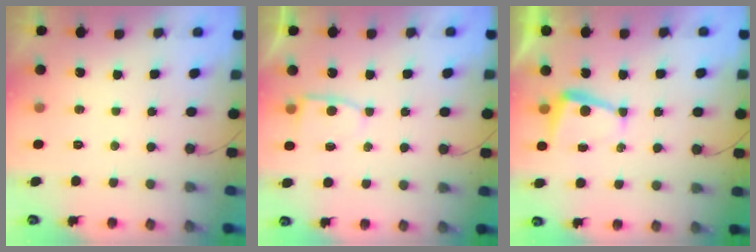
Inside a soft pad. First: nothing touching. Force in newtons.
{"total": 5.0, "press": 5.0, "slide": 0.4}
{"total": 4.5, "press": 4.4, "slide": 0.5}